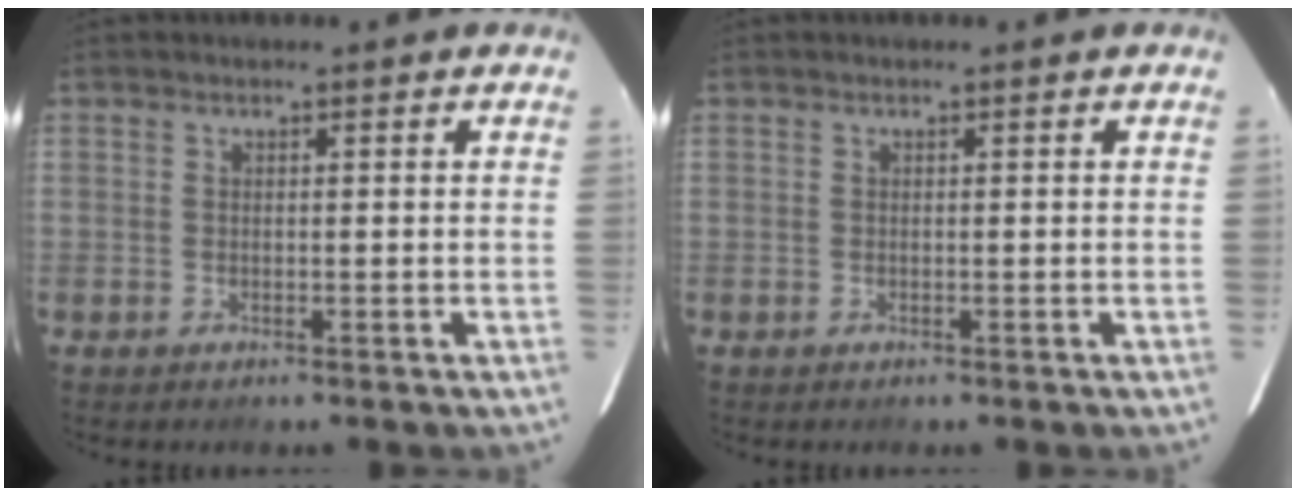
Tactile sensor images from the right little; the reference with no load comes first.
{"total": 0.0}